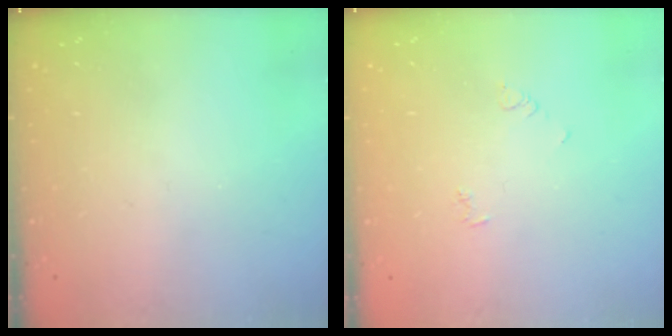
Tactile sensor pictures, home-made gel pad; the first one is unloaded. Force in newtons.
{"total": 3.1, "press": 3.1, "slide": 0.4}